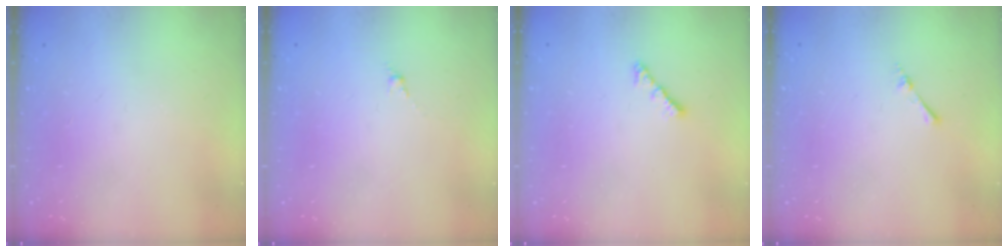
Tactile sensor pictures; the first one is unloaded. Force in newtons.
{"total": 0.0}
{"total": 3.0, "press": 2.9, "slide": 0.6}
{"total": 1.7, "press": 1.7, "slide": 0.3}